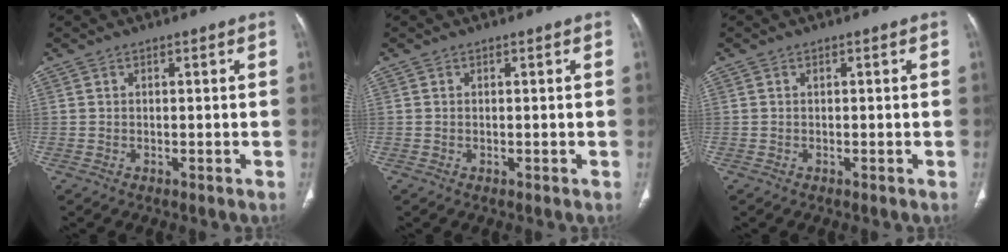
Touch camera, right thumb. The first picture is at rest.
{"total": 0.0}
{"total": 0.0}